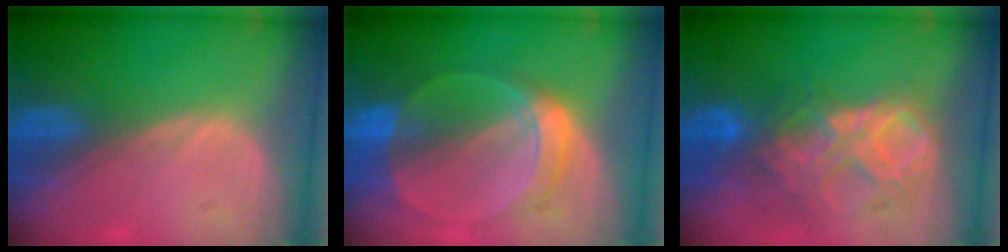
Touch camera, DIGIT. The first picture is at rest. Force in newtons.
{"total": 6.1, "press": 5.6, "slide": 2.4}
{"total": 9.2, "press": 7.9, "slide": 4.8}